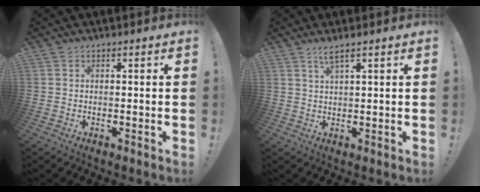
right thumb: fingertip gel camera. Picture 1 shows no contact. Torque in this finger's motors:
{"motor_torque": [-0.01, 0.12, -0.01, 0.01, 0.11]}